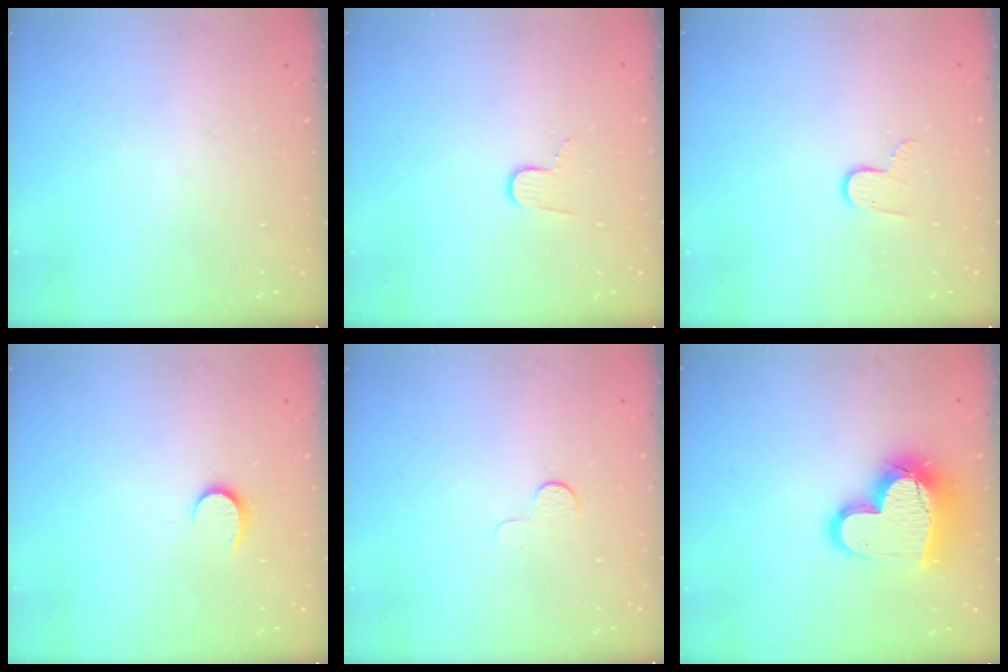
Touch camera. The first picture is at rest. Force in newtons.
{"total": 4.8, "press": 4.8, "slide": 0.5}
{"total": 5.6, "press": 5.6, "slide": 0.4}
{"total": 6.3, "press": 6.3, "slide": 0.5}
{"total": 3.8, "press": 3.7, "slide": 0.3}
{"total": 17.9, "press": 17.8, "slide": 1.4}